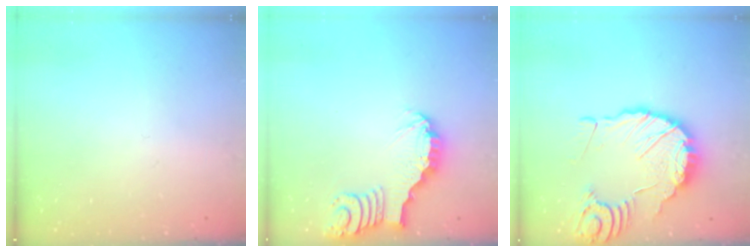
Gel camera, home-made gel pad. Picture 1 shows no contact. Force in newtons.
{"total": 3.6, "press": 3.5, "slide": 0.4}
{"total": 14.9, "press": 14.8, "slide": 1.8}